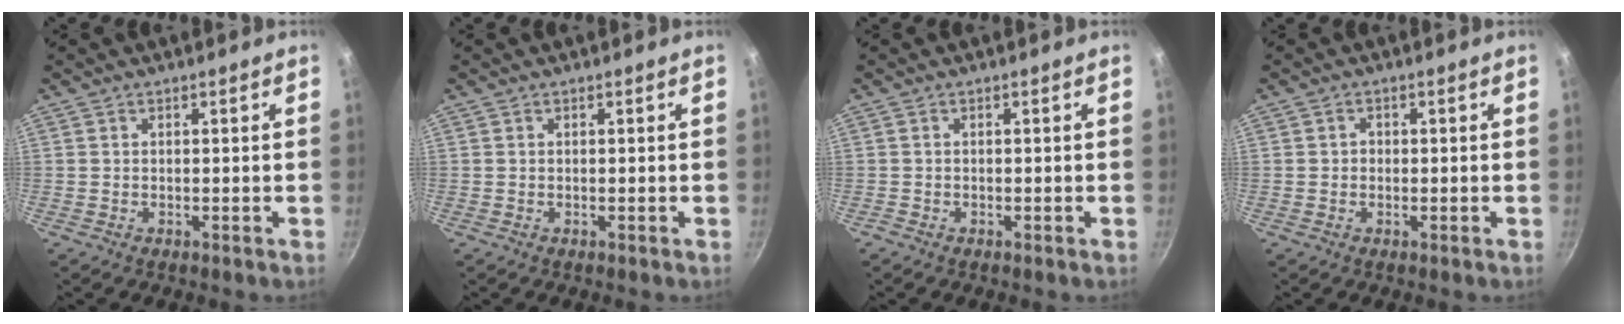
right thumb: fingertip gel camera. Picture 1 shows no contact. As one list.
[{"total": 0.0}, {"total": 0.0}, {"total": 1.1, "force": [-0.2, 1.0, 0.4], "torque": [-0.002, 0.002, -0.005]}]